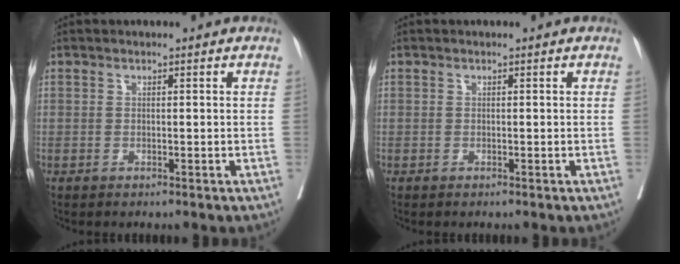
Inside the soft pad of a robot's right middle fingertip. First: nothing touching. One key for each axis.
{"total": 0.0}